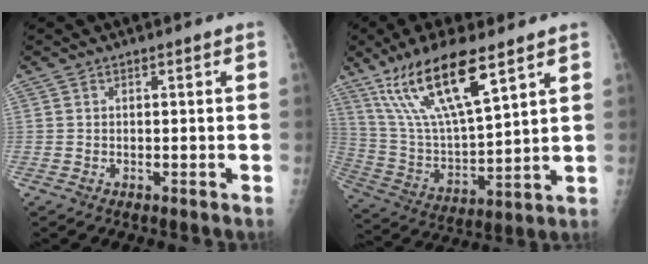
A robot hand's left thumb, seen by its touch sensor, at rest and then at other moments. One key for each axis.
{"total": 17.9, "fx": 10.9, "fy": 4.9, "fz": 13.4, "tx": -0.242, "ty": -0.042, "tz": 0.219}